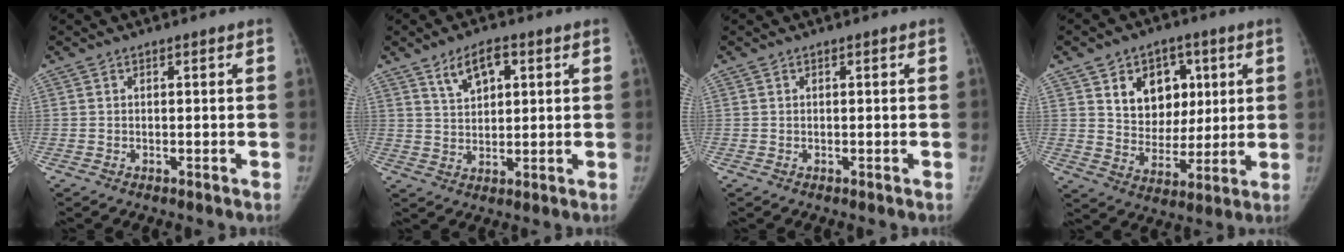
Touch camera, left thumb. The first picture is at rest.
{"total": 6.6, "force": [3.3, 3.4, 4.6], "torque": [-0.064, -0.010, 0.060]}
{"total": 0.0}
{"total": 12.8, "force": [4.7, 9.9, 6.7], "torque": [-0.049, -0.020, 0.081]}